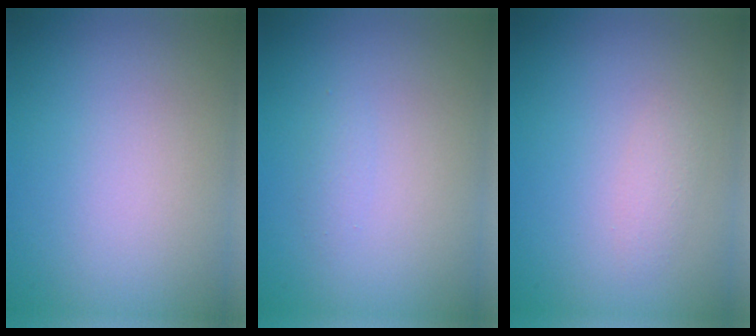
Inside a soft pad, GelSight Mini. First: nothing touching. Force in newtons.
{"total": 0.6, "press": 0.6, "slide": 0.0}
{"total": 1.1, "press": 1.1, "slide": 0.1}